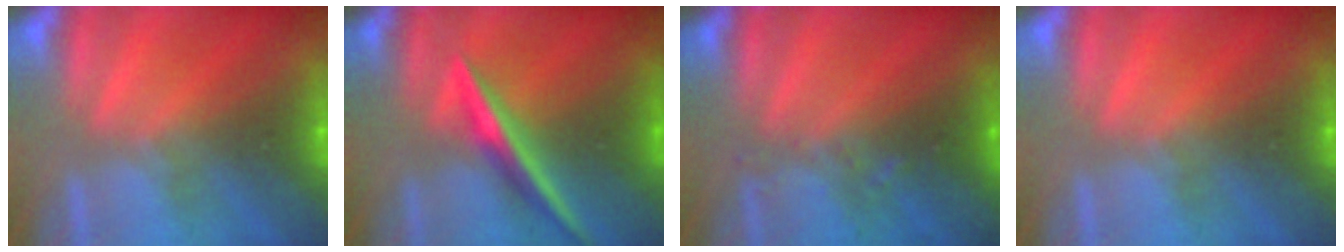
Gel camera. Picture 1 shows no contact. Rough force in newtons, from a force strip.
{"total": 1.9}
{"total": 2.9}
{"total": 0.0}